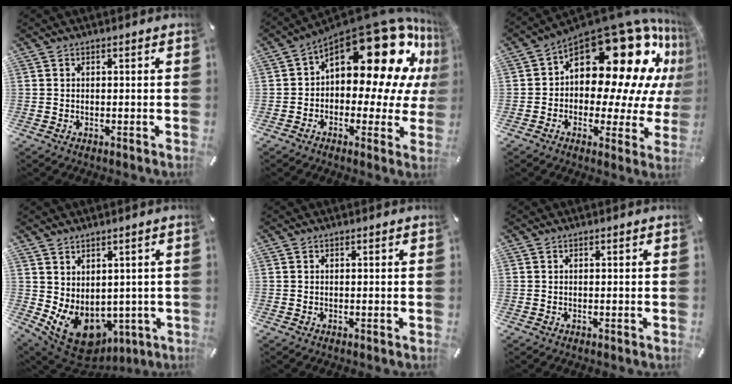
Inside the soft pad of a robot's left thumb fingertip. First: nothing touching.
{"total": 23.7, "force": [11.1, 11.9, 17.2], "torque": [-0.247, -0.086, 0.191]}
{"total": 24.4, "force": [10.9, 13.0, 17.6], "torque": [-0.255, -0.101, 0.192]}
{"total": 8.8, "force": [-1.4, 7.5, 4.3], "torque": [-0.081, -0.019, -0.013]}
{"total": 0.0}
{"total": 0.0}